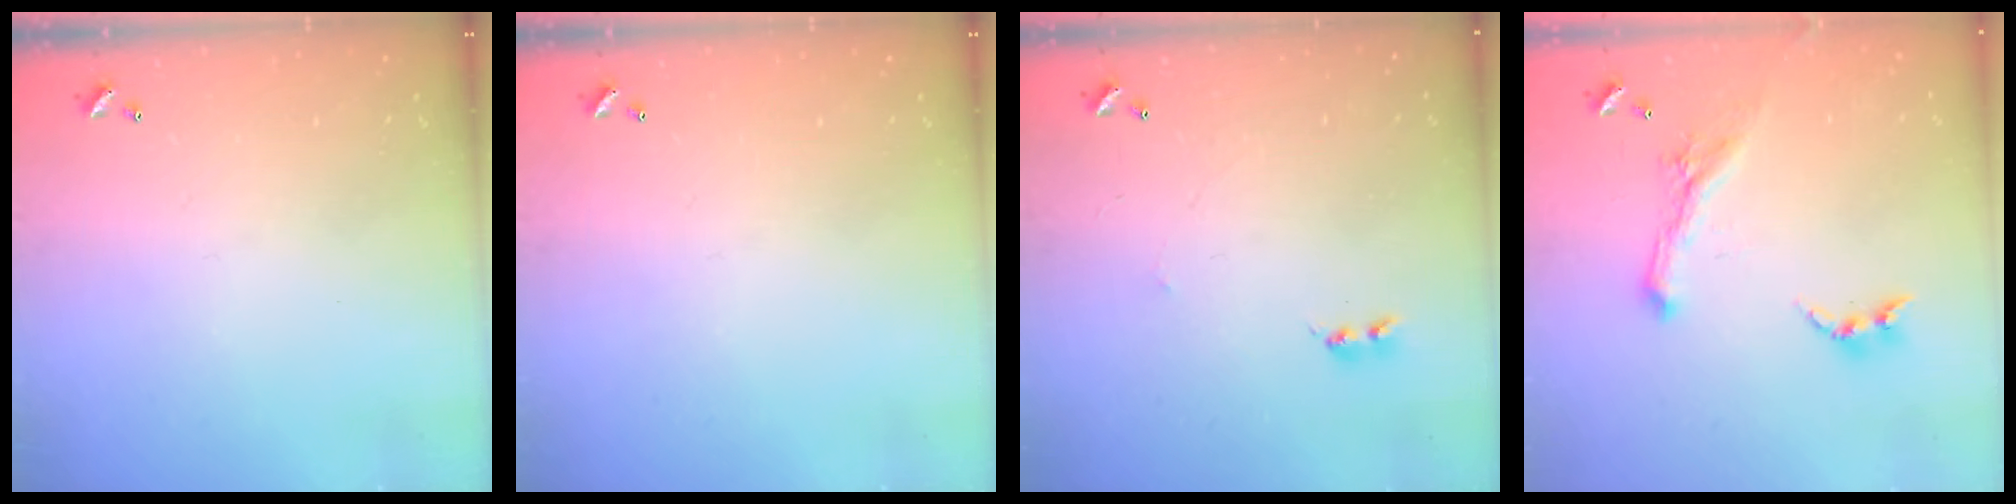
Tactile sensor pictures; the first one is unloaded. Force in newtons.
{"total": 0.0}
{"total": 2.2, "press": 2.1, "slide": 0.5}
{"total": 1.8, "press": 1.7, "slide": 0.4}